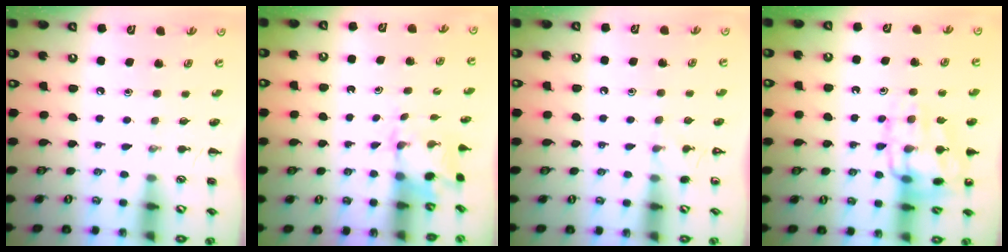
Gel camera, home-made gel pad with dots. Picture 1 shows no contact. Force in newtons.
{"total": 1.7, "press": 1.5, "slide": 0.6}
{"total": 3.5, "press": 3.3, "slide": 1.3}
{"total": 14.7, "press": 14.6, "slide": 1.0}